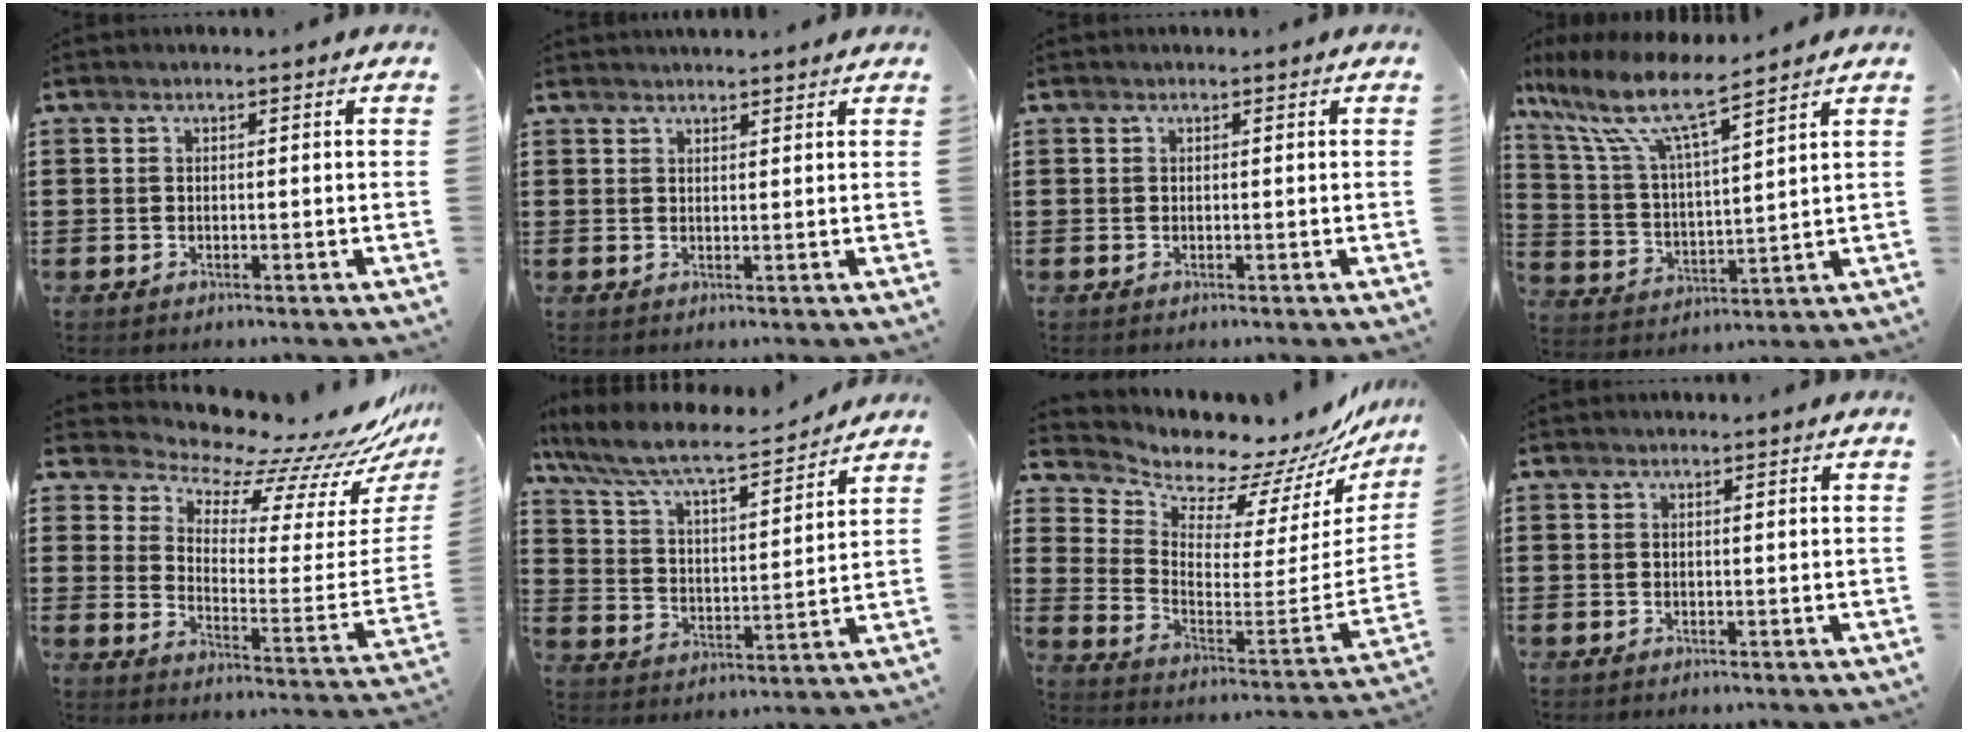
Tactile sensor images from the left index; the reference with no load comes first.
{"total": 1.6, "force": [1.6, 0.1, 0.2], "torque": [-0.006, 0.002, 0.031]}
{"total": 0.0}
{"total": 9.9, "force": [7.8, 1.5, 6.0], "torque": [-0.154, -0.042, 0.129]}
{"total": 10.2, "force": [9.5, 1.9, 3.4], "torque": [-0.075, -0.098, 0.154]}
{"total": 7.6, "force": [6.6, 0.9, 3.6], "torque": [-0.098, -0.041, 0.107]}
{"total": 8.3, "force": [8.2, 1.4, 0.4], "torque": [-0.038, -0.091, 0.136]}
{"total": 0.0}